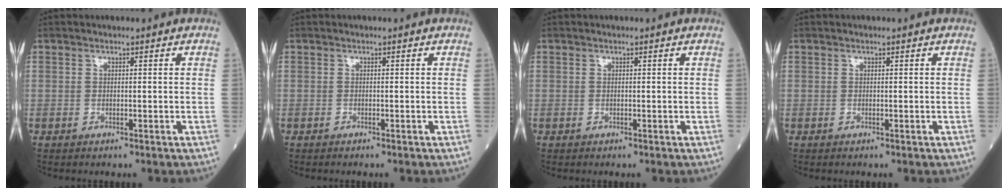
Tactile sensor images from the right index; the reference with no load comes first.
{"total": 0.0}
{"total": 0.0}
{"total": 0.0}